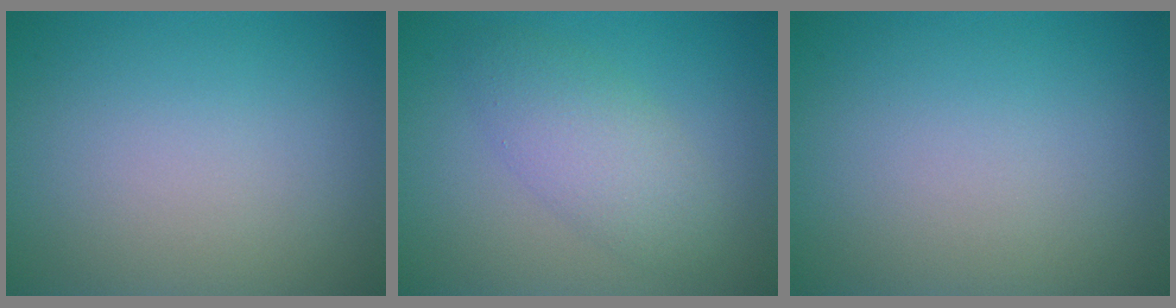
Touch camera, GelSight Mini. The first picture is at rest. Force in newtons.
{"total": 3.8, "press": 3.8, "slide": 0.1}
{"total": 0.0}